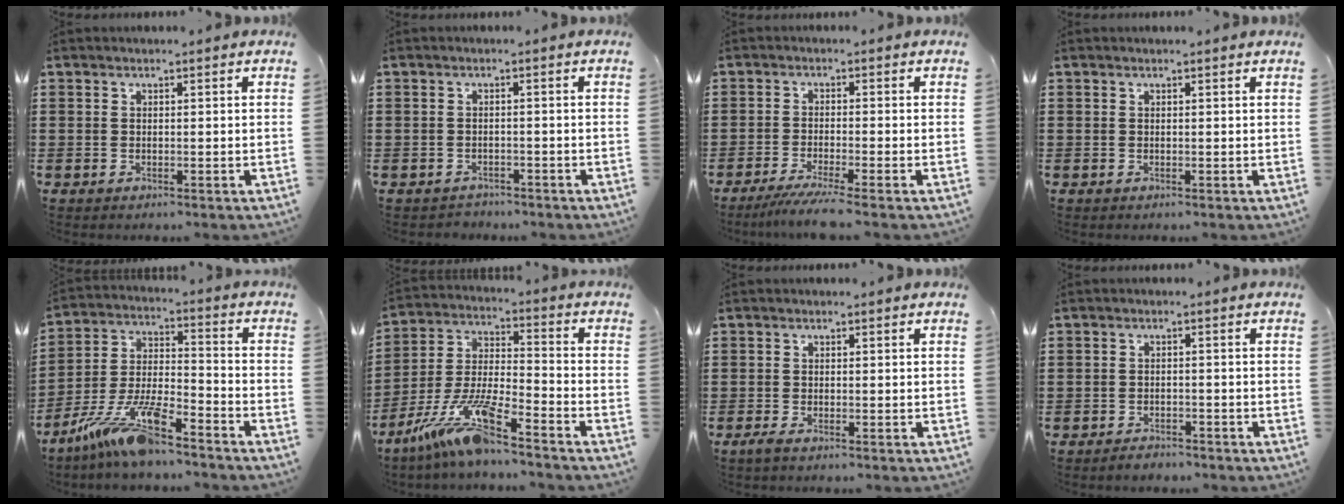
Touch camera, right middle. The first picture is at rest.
{"total": 1.4, "force": [-1.3, 0.4, -0.2], "torque": [-0.003, 0.002, -0.031]}
{"total": 3.8, "force": [-3.0, -0.4, 2.3], "torque": [-0.052, -0.017, -0.059]}
{"total": 0.0}
{"total": 11.9, "force": [-9.6, 1.9, 6.8], "torque": [-0.146, 0.013, -0.191]}
{"total": 11.4, "force": [-9.0, 0.7, 6.9], "torque": [-0.161, -0.007, -0.186]}
{"total": 0.9, "force": [-0.6, 0.1, 0.7], "torque": [-0.014, -0.004, -0.010]}
{"total": 1.6, "force": [-1.6, 0.4, 0.1], "torque": [-0.008, 0.001, -0.034]}